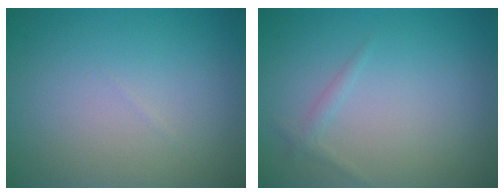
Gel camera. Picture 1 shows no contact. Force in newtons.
{"total": 0.9, "press": 0.9, "slide": 0.0}